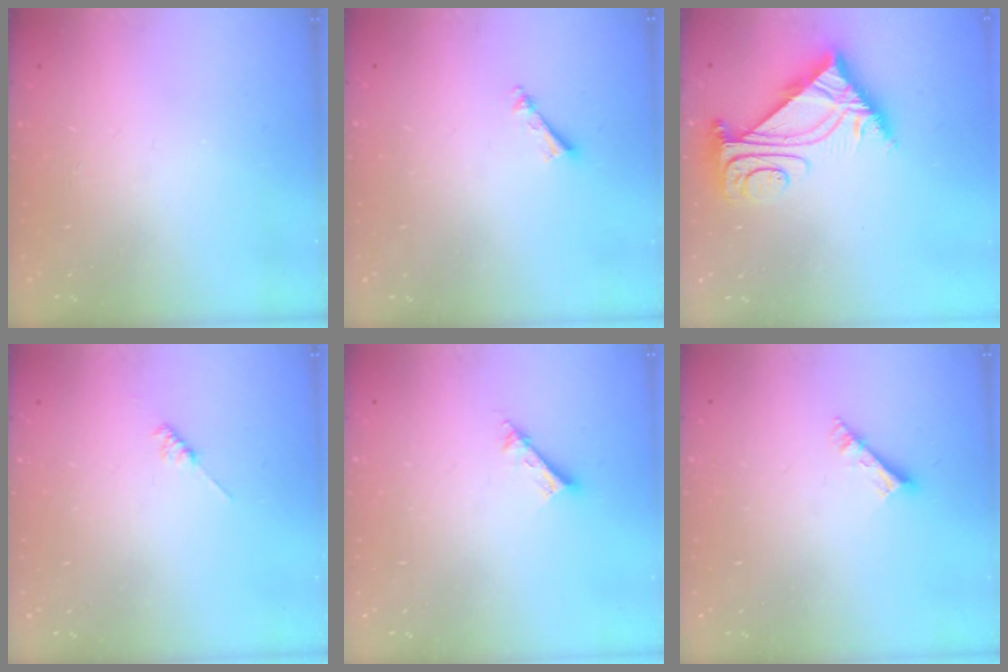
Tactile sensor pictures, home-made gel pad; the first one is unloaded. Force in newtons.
{"total": 3.4, "press": 3.4, "slide": 0.4}
{"total": 8.0, "press": 7.9, "slide": 1.2}
{"total": 1.8, "press": 1.7, "slide": 0.3}
{"total": 4.3, "press": 4.3, "slide": 0.3}
{"total": 4.1, "press": 4.1, "slide": 0.2}